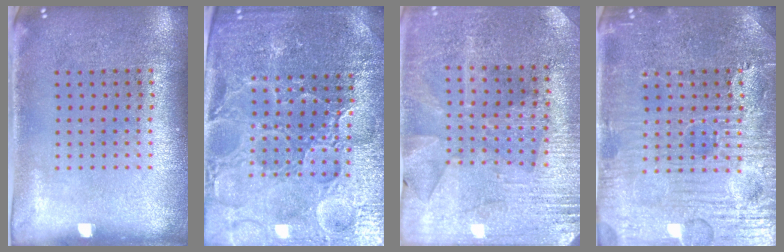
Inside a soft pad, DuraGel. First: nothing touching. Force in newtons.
{"total": 5.0, "press": 4.7, "slide": 1.7}
{"total": 2.8, "press": 2.7, "slide": 0.6}
{"total": 4.7, "press": 4.6, "slide": 0.8}